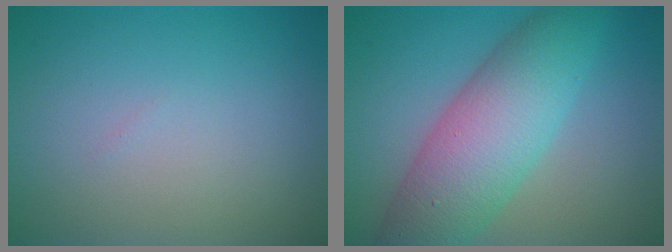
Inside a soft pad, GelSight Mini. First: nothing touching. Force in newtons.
{"total": 8.8, "press": 8.8, "slide": 0.3}